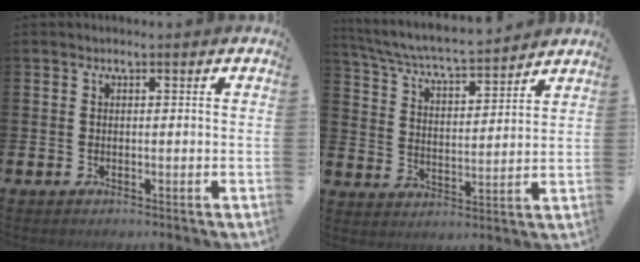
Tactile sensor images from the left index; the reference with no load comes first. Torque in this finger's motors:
{"motor_torque": [0.58, -0.54, 0.65, 0.12]}